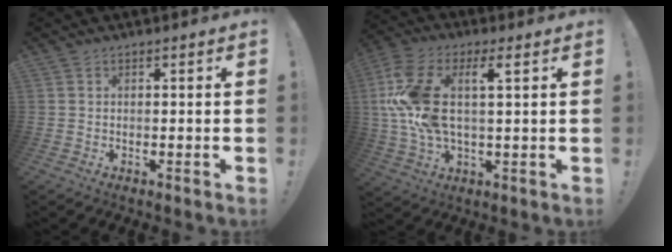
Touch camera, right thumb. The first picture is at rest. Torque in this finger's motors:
{"motor_torque": [2.49, 2.51, 1.21, 0.15, 0.27]}